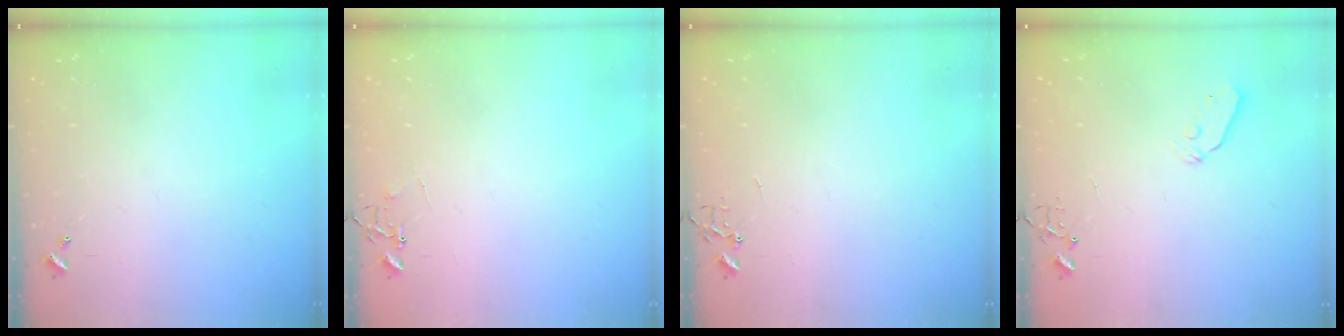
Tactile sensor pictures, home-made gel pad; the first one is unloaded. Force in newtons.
{"total": 5.5, "press": 5.4, "slide": 0.4}
{"total": 0.0}
{"total": 4.5, "press": 4.4, "slide": 0.7}